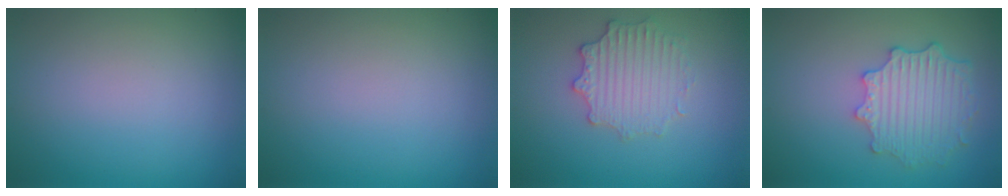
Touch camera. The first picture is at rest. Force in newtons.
{"total": 0.0}
{"total": 2.9, "press": 2.9, "slide": 0.2}
{"total": 4.8, "press": 3.9, "slide": 2.7}